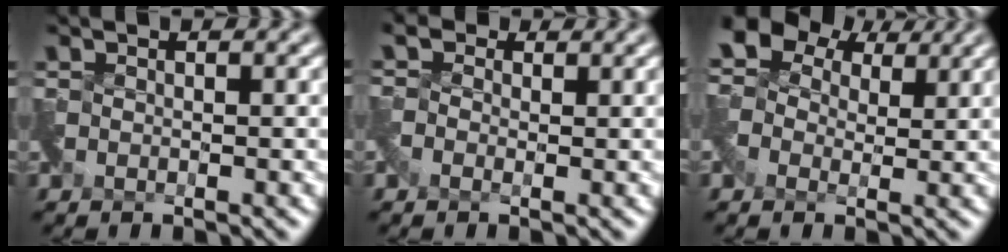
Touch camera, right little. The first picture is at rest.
{"total": 0.6, "force": [-0.3, 0.5, -0.2], "torque": [-0.005, 0.003, -0.015]}
{"total": 6.2, "force": [1.8, 4.7, 3.6], "torque": [-0.083, 0.034, 0.020]}